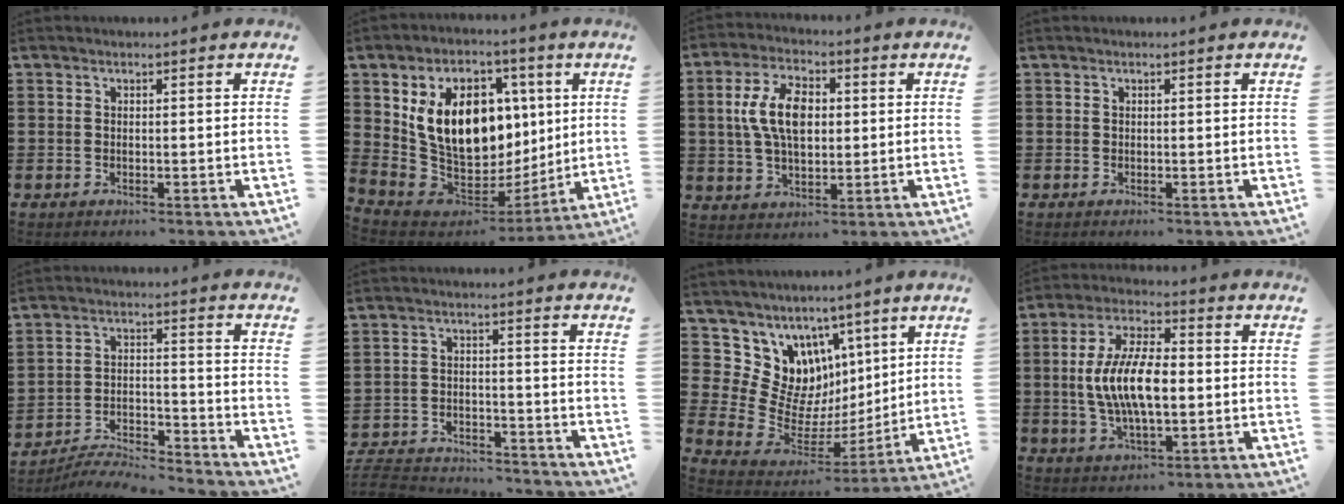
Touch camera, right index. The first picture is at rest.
{"total": 14.6, "force": [3.9, 10.4, 9.5], "torque": [-0.197, -0.007, 0.072]}
{"total": 9.0, "force": [1.1, 5.0, 7.4], "torque": [-0.161, 0.009, 0.011]}
{"total": 0.0}
{"total": 6.1, "force": [-5.9, 0.4, 1.3], "torque": [-0.034, 0.005, -0.120]}
{"total": 5.0, "force": [-4.9, 0.5, 0.8], "torque": [-0.029, -0.001, -0.101]}
{"total": 9.7, "force": [3.7, 9.0, 0.8], "torque": [-0.048, -0.055, 0.079]}
{"total": 10.5, "force": [-0.5, 4.5, 9.5], "torque": [-0.210, -0.002, -0.016]}